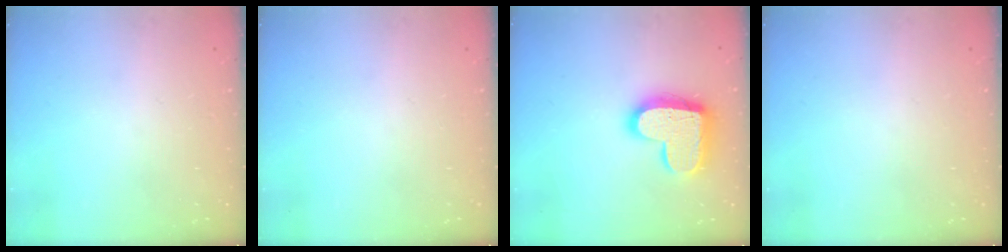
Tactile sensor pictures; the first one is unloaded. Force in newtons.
{"total": 0.0}
{"total": 17.2, "press": 17.1, "slide": 1.3}
{"total": 0.0}